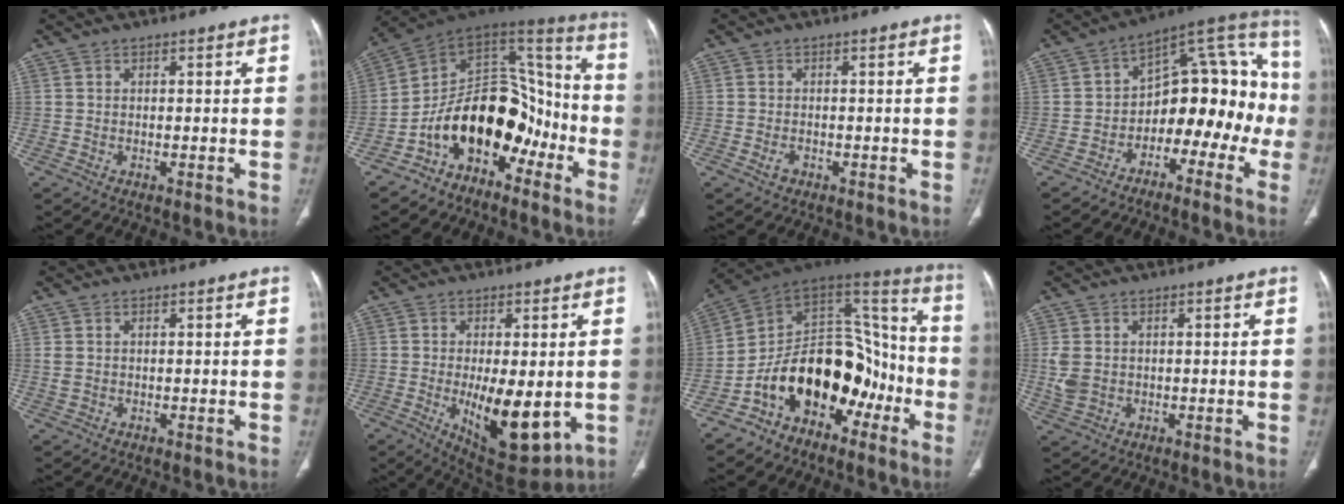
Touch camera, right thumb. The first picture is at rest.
{"total": 19.3, "force": [-8.7, 12.0, 12.5], "torque": [-0.152, 0.114, -0.150]}
{"total": 1.8, "force": [-0.8, 1.3, 0.9], "torque": [-0.018, 0.006, -0.012]}
{"total": 17.9, "force": [-5.3, 10.8, 13.3], "torque": [-0.120, 0.106, -0.082]}
{"total": 1.3, "force": [0.3, 0.9, 0.9], "torque": [-0.029, 0.011, 0.012]}
{"total": 13.9, "force": [-2.3, 6.0, 12.4], "torque": [-0.172, -0.025, -0.016]}
{"total": 21.3, "force": [-8.7, 13.6, 14.0], "torque": [-0.173, 0.108, -0.141]}
{"total": 4.2, "force": [0.3, 3.3, 2.7], "torque": [-0.066, 0.002, 0.013]}